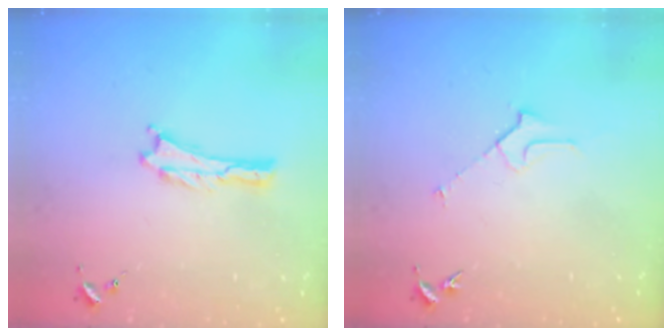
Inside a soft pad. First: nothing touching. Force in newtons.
{"total": 2.3, "press": 2.3, "slide": 0.2}